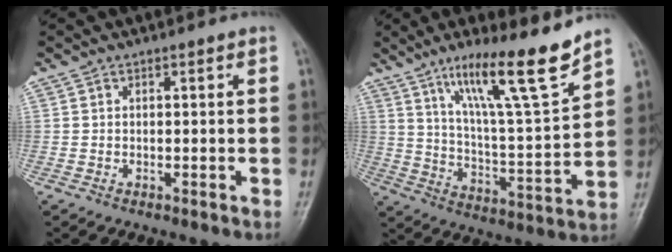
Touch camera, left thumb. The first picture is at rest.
{"total": 16.3, "force": [11.3, 1.4, 11.7], "torque": [-0.182, -0.070, 0.196]}